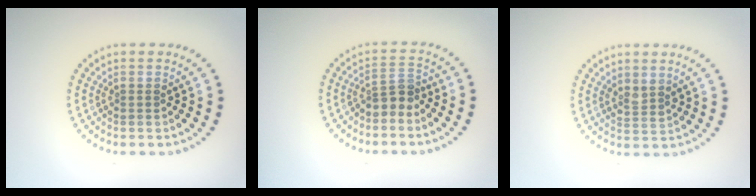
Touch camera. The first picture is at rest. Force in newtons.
{"total": 2.3, "press": 1.9, "slide": 1.4}
{"total": 1.4, "press": 1.2, "slide": 0.8}